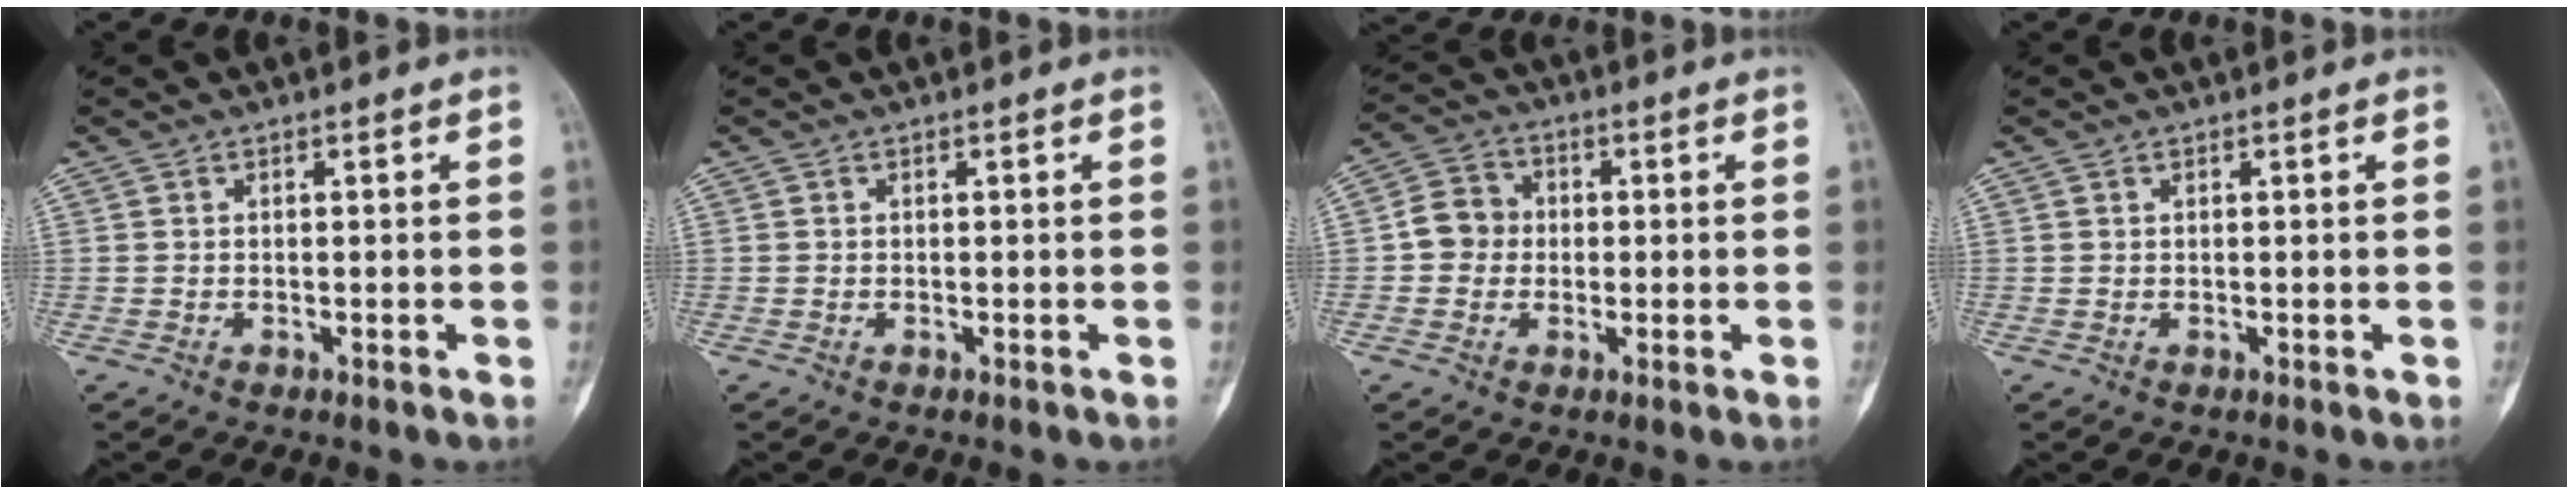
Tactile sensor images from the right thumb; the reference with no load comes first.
{"total": 0.0}
{"total": 5.8, "force": [-0.2, 5.3, 2.3], "torque": [-0.021, 0.014, -0.015]}
{"total": 0.0}